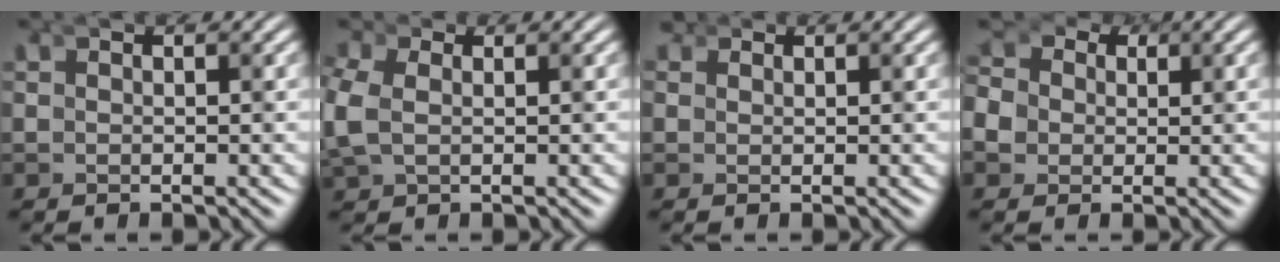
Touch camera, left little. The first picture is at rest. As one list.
[{"total": 1.4, "force": [-1.4, -0.1, -0.4], "torque": [-0.032, -0.027, -0.003]}, {"total": 1.5, "force": [0.3, -0.9, -1.2], "torque": [0.011, -0.006, 0.012]}, {"total": 1.6, "force": [-0.9, 0.9, -1.1], "torque": [-0.020, -0.027, -0.003]}]